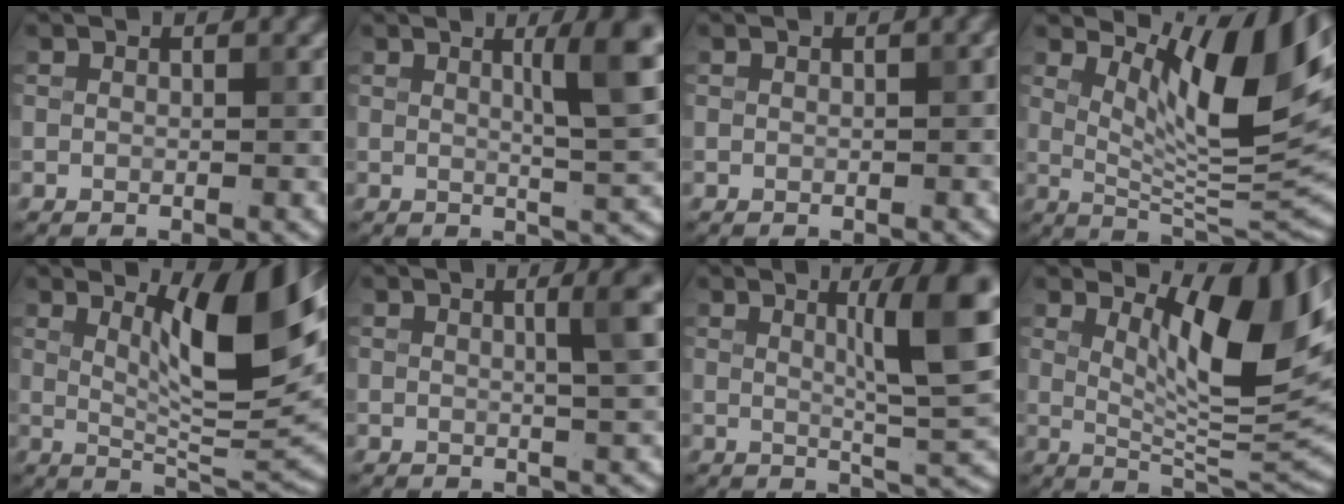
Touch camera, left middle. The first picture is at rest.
{"total": 4.5, "force": [1.6, 0.6, 4.2], "torque": [-0.061, 0.001, 0.027]}
{"total": 0.6, "force": [0.1, 0.4, 0.5], "torque": [-0.006, 0.004, 0.002]}
{"total": 10.6, "force": [5.0, 3.1, 8.9], "torque": [-0.134, -0.008, 0.097]}
{"total": 7.8, "force": [2.8, 1.4, 7.2], "torque": [-0.114, -0.007, 0.055]}
{"total": 2.8, "force": [0.9, 0.2, 2.6], "torque": [-0.034, 0.007, 0.015]}
{"total": 6.8, "force": [2.3, 1.0, 6.3], "torque": [-0.086, -0.001, 0.040]}
{"total": 10.0, "force": [3.8, 3.2, 8.6], "torque": [-0.130, -0.009, 0.075]}